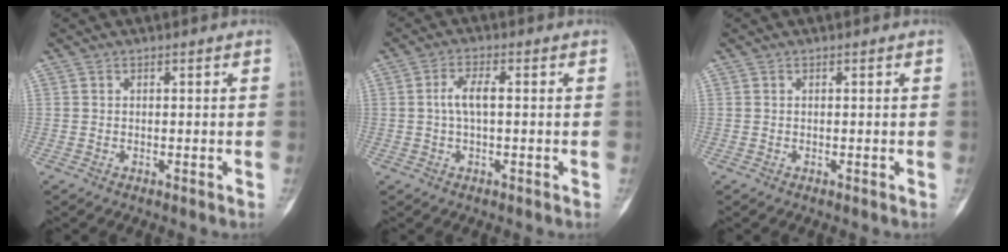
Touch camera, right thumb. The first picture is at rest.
{"total": 3.9, "force": [0.2, 1.5, 3.6], "torque": [-0.080, 0.010, 0.001]}
{"total": 0.0}